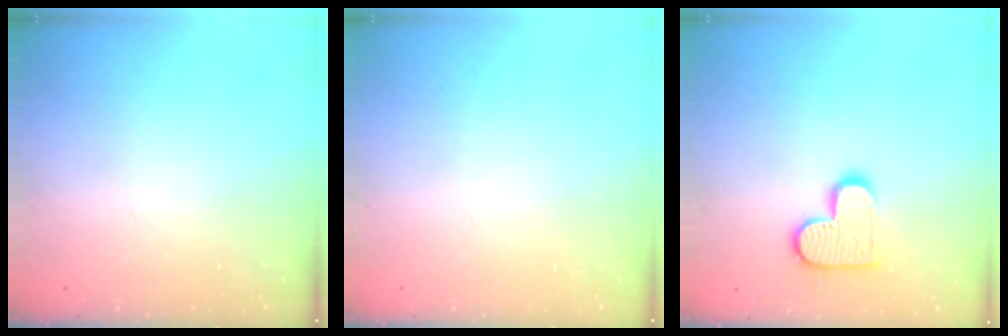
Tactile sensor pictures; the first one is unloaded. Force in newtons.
{"total": 0.0}
{"total": 12.0, "press": 12.0, "slide": 0.6}